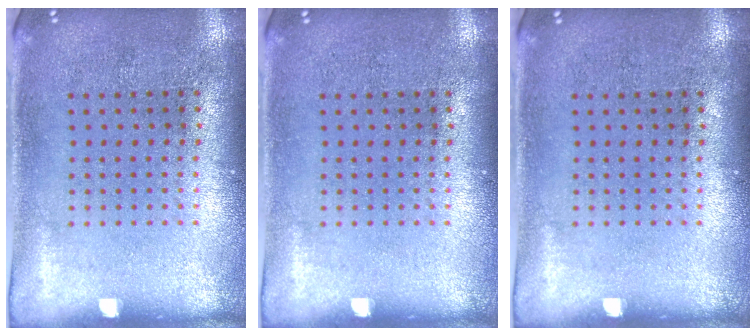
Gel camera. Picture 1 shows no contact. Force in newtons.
{"total": 0.0}
{"total": 0.0}